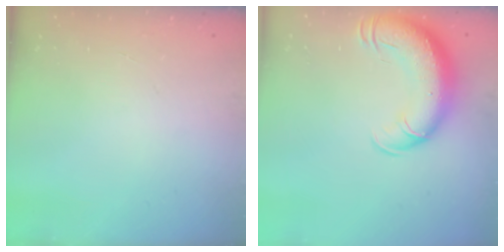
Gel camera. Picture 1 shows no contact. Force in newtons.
{"total": 15.1, "press": 14.7, "slide": 3.6}